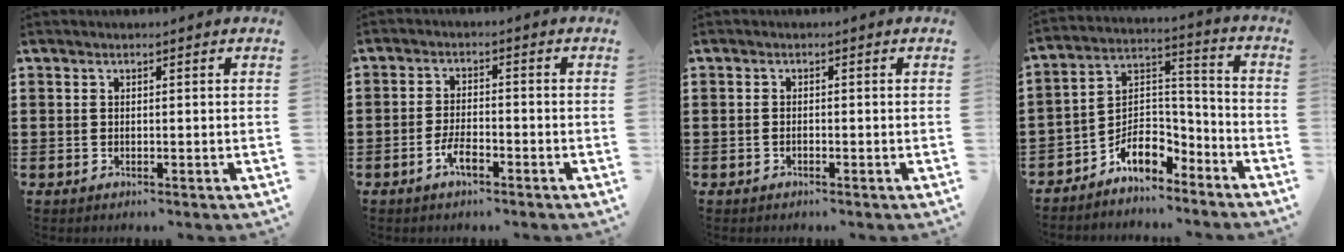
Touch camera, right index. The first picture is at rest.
{"total": 3.6, "force": [-2.0, 1.2, 2.7], "torque": [-0.053, 0.002, -0.039]}
{"total": 0.5, "force": [-0.4, 0.1, 0.4], "torque": [-0.010, -0.005, -0.006]}
{"total": 7.3, "force": [-5.4, 3.8, 3.1], "torque": [-0.068, 0.003, -0.104]}